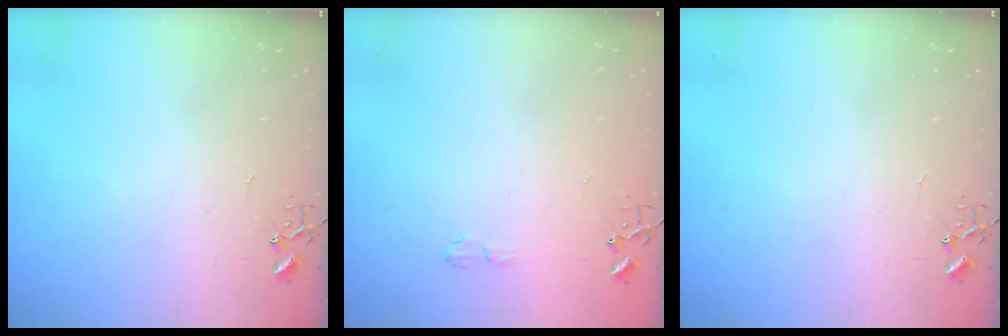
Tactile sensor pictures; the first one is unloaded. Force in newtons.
{"total": 4.2, "press": 4.2, "slide": 0.5}
{"total": 0.0}